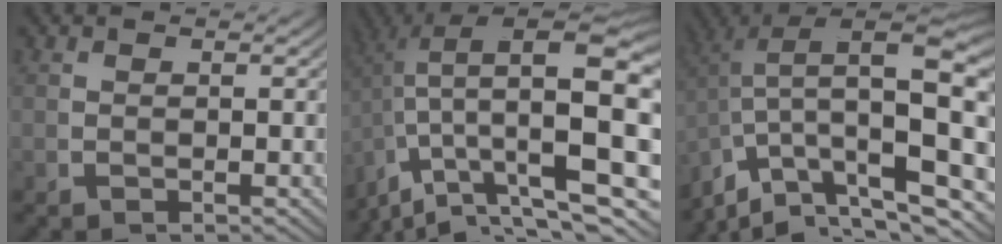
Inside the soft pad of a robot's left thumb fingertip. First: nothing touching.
{"total": 13.7, "force": [-2.3, 6.9, 11.6], "torque": [-0.197, -0.045, -0.012]}
{"total": 14.3, "force": [-1.9, 7.6, 12.0], "torque": [-0.208, -0.045, -0.011]}